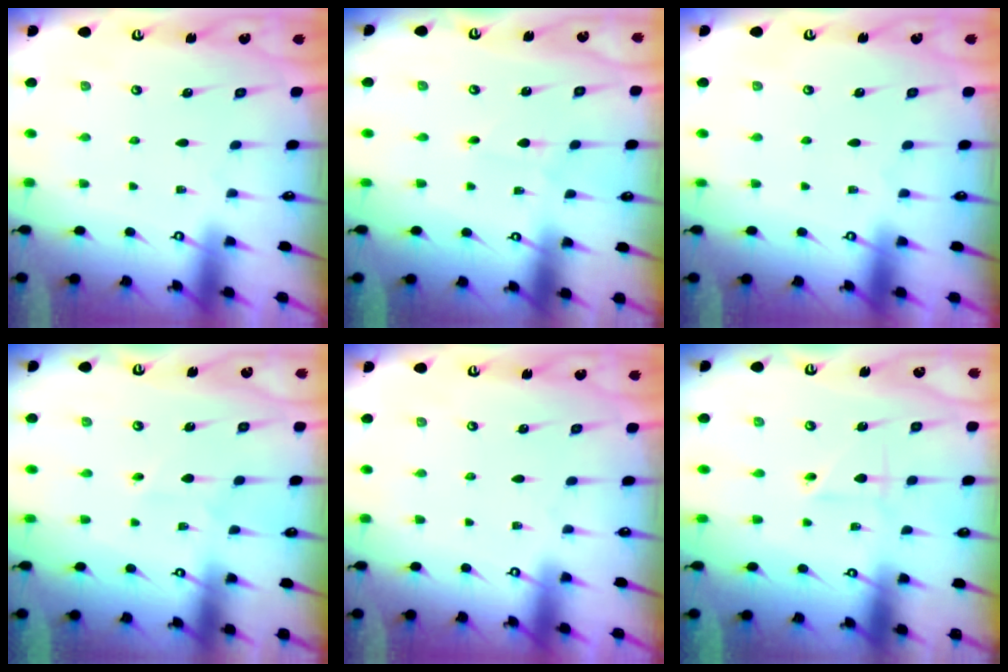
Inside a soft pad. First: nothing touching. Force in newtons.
{"total": 1.4, "press": 1.4, "slide": 0.2}
{"total": 0.0}
{"total": 2.8, "press": 2.7, "slide": 0.4}
{"total": 0.0}
{"total": 2.2, "press": 2.1, "slide": 0.6}